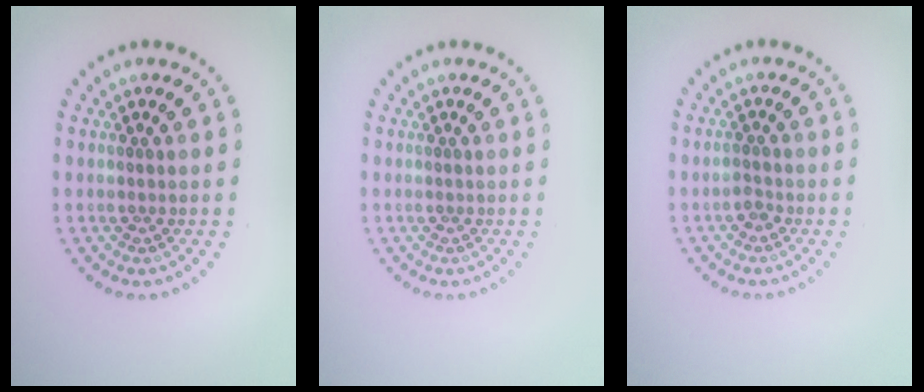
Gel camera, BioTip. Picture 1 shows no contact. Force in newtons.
{"total": 0.0}
{"total": 0.9, "press": 0.8, "slide": 0.5}